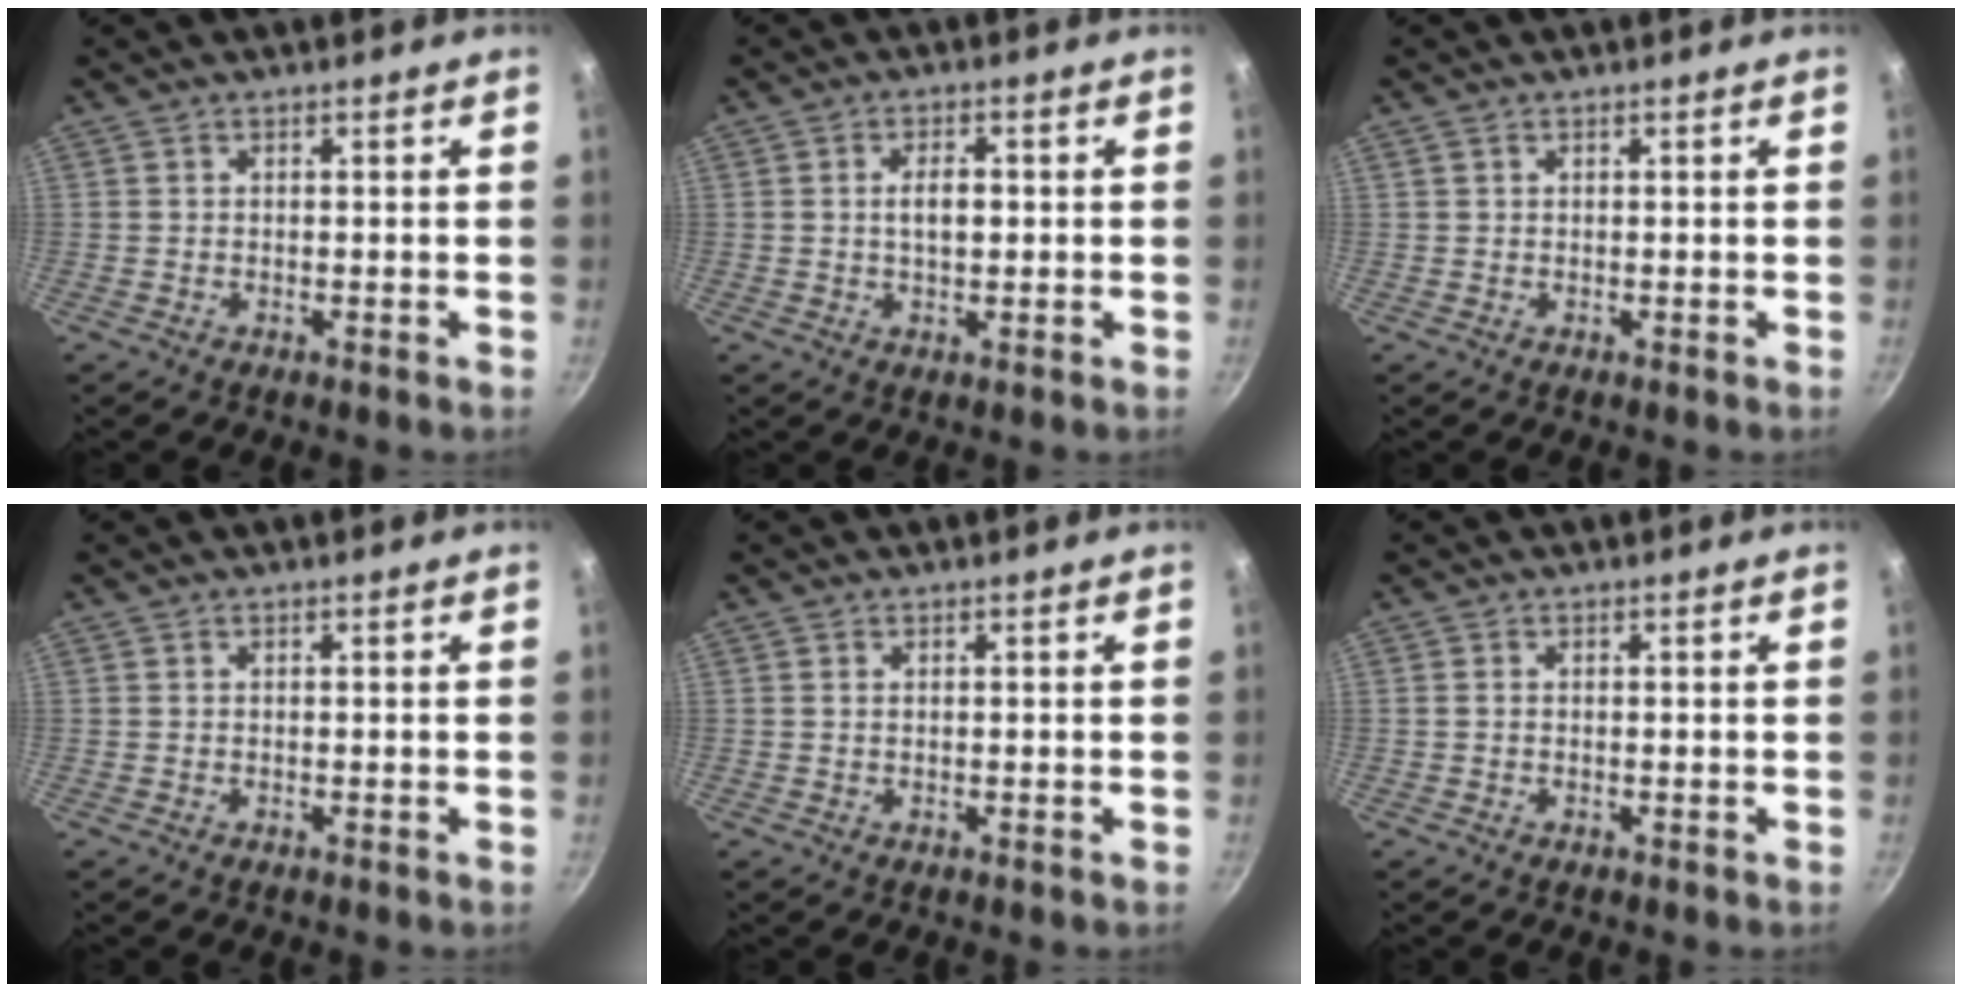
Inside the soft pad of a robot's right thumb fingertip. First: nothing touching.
{"total": 4.7, "force": [0.3, 2.5, 4.0], "torque": [-0.053, 0.008, 0.004]}
{"total": 0.6, "force": [0.3, 0.4, 0.3], "torque": [-0.005, 0.001, 0.006]}
{"total": 0.0}
{"total": 0.0}
{"total": 0.5, "force": [0.0, 0.4, 0.4], "torque": [-0.008, 0.002, -0.001]}